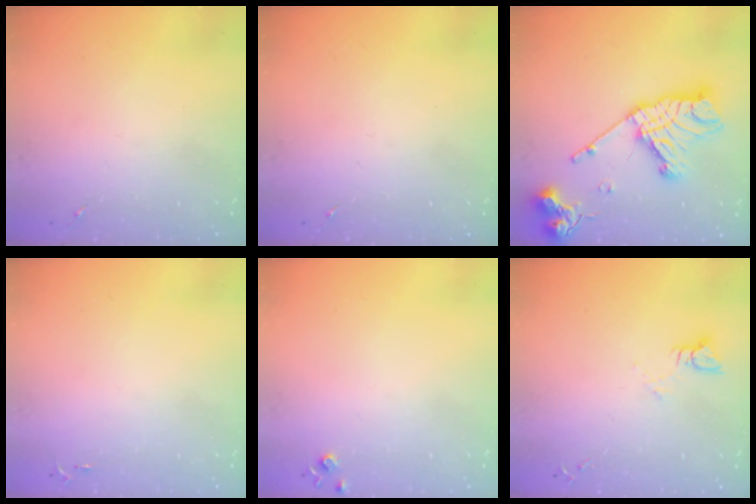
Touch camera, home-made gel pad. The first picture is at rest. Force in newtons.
{"total": 0.0}
{"total": 20.7, "press": 20.6, "slide": 1.9}
{"total": 2.6, "press": 2.6, "slide": 0.3}
{"total": 4.3, "press": 4.3, "slide": 0.7}
{"total": 3.5, "press": 3.5, "slide": 0.3}